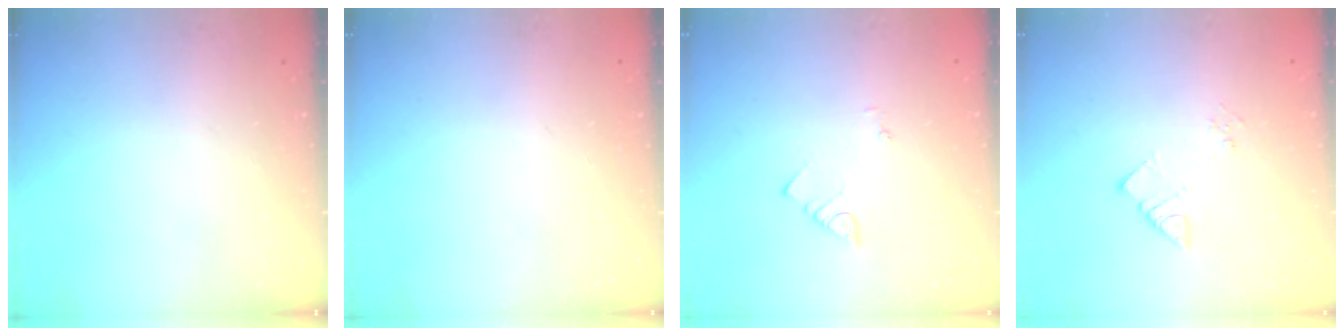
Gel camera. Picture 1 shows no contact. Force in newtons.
{"total": 0.7, "press": 0.6, "slide": 0.1}
{"total": 2.1, "press": 2.1, "slide": 0.4}
{"total": 3.3, "press": 3.3, "slide": 0.2}